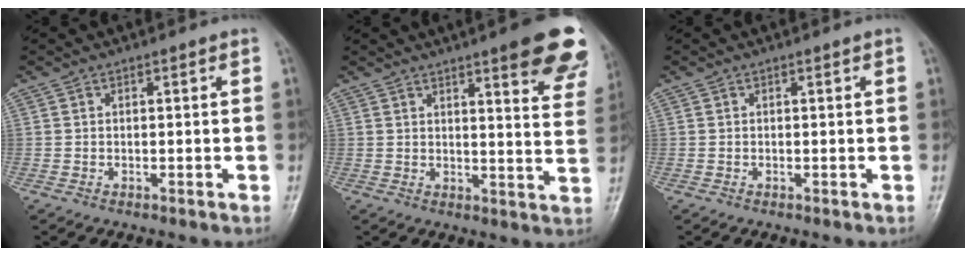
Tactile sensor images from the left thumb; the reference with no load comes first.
{"total": 14.7, "force": [9.2, 3.1, 11.0], "torque": [-0.099, -0.045, 0.102]}
{"total": 0.0}